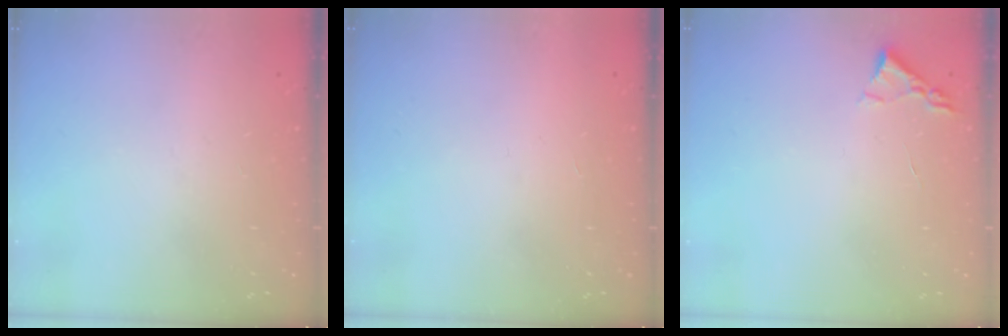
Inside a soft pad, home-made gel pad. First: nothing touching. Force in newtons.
{"total": 1.7, "press": 1.7, "slide": 0.1}
{"total": 2.2, "press": 2.2, "slide": 0.3}